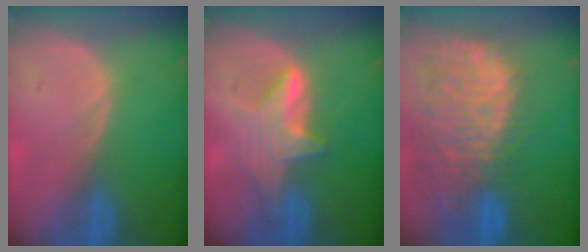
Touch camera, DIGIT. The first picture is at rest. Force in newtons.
{"total": 5.6, "press": 5.6, "slide": 0.4}
{"total": 14.4, "press": 11.7, "slide": 8.3}